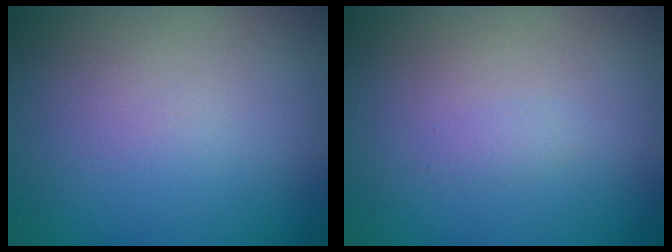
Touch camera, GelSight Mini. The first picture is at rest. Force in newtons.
{"total": 0.6, "press": 0.6, "slide": 0.0}